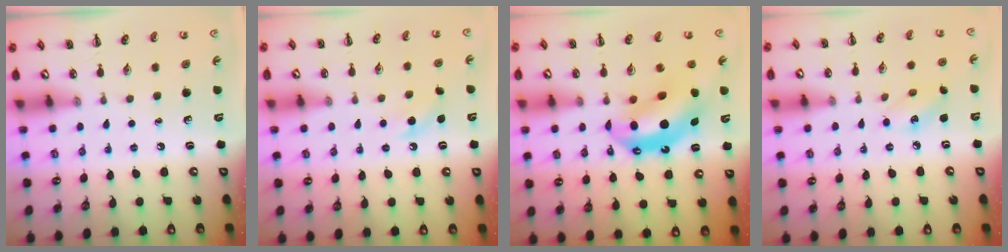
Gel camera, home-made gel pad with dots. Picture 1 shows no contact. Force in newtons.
{"total": 5.3, "press": 5.1, "slide": 1.5}
{"total": 12.3, "press": 11.9, "slide": 2.8}
{"total": 5.4, "press": 5.2, "slide": 1.4}